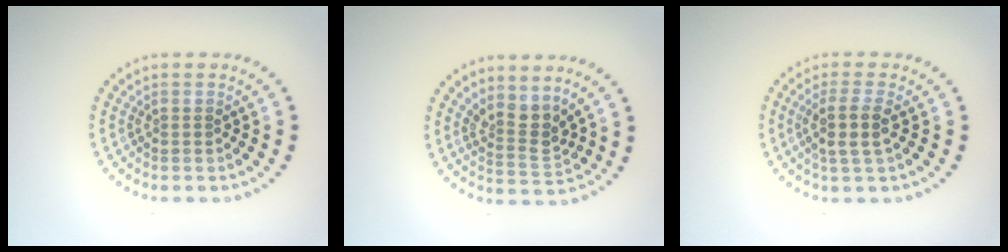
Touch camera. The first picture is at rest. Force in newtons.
{"total": 2.7, "press": 2.0, "slide": 1.9}
{"total": 2.8, "press": 2.4, "slide": 1.4}